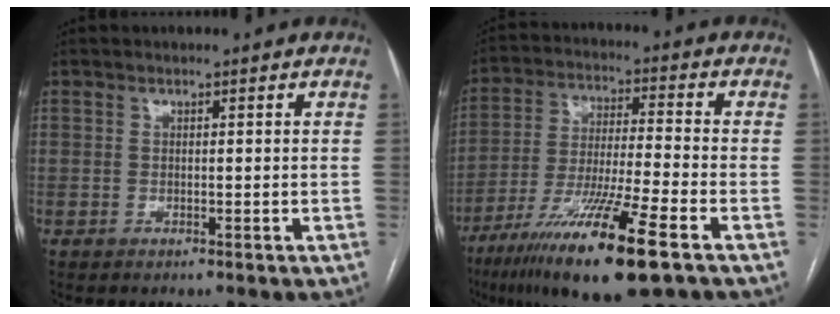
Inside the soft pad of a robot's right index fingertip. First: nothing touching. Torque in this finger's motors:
{"motor_torque": [1.14, -0.59, 1.01, 0.21]}